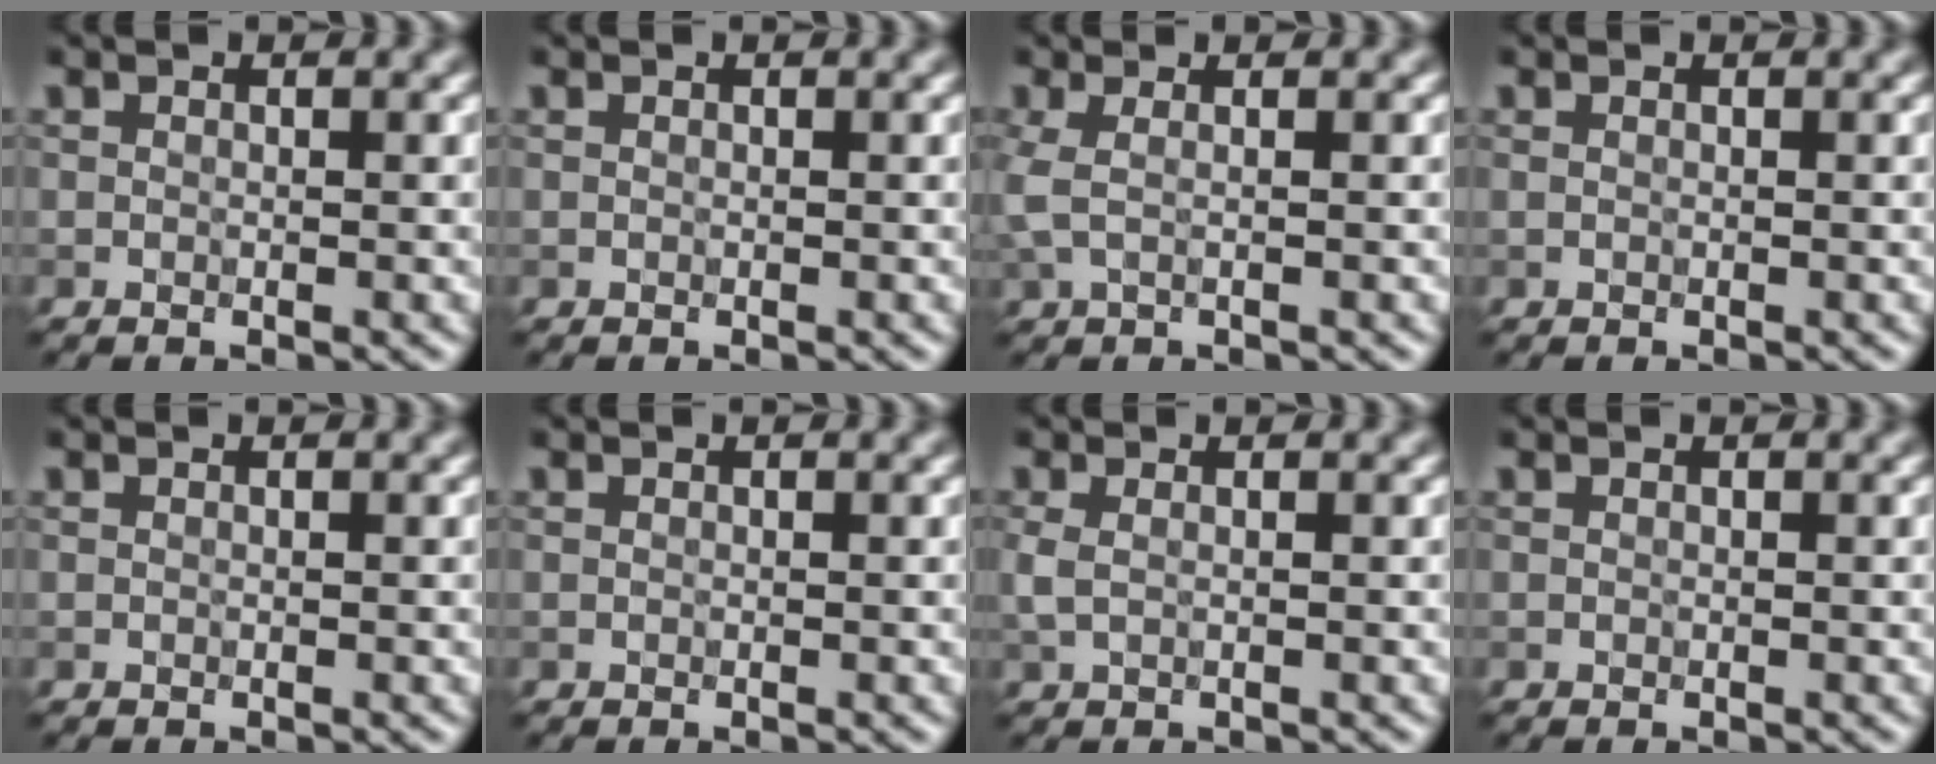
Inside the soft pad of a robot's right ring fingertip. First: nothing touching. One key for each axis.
{"total": 0.0}
{"total": 1.9, "fx": 0.3, "fy": 0.6, "fz": 1.7, "tx": -0.045, "ty": 0.004, "tz": -0.001}
{"total": 0.0}
{"total": 0.0}
{"total": 0.0}
{"total": 1.1, "fx": 0.3, "fy": 0.5, "fz": 0.9, "tx": -0.027, "ty": 0.003, "tz": 0.003}
{"total": 0.0}